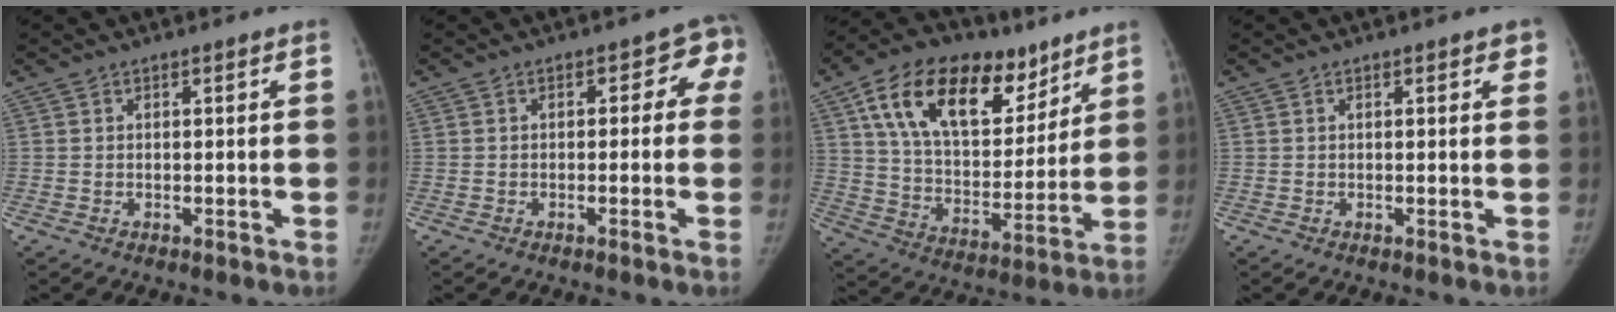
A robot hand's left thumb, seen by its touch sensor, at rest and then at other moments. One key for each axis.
{"total": 4.5, "fx": 0.2, "fy": 3.3, "fz": 3.0, "tx": 0.012, "ty": 0.014, "tz": -0.012}
{"total": 24.6, "fx": 13.2, "fy": 13.8, "fz": 15.5, "tx": -0.220, "ty": -0.027, "tz": 0.225}
{"total": 2.3, "fx": 1.1, "fy": 0.9, "fz": 1.8, "tx": -0.007, "ty": 0.001, "tz": 0.008}